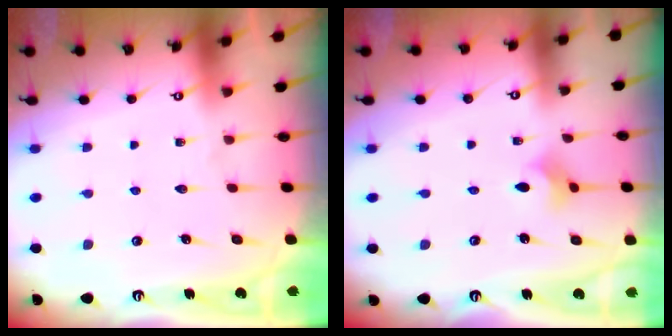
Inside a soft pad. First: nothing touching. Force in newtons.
{"total": 3.6, "press": 3.6, "slide": 0.4}